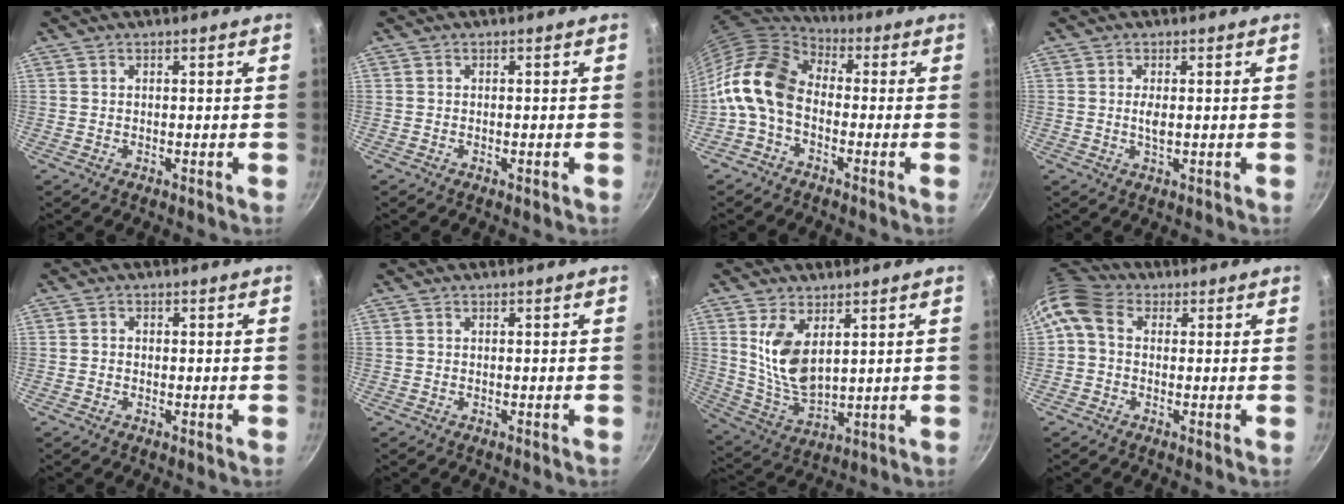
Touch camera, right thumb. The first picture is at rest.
{"total": 0.8, "force": [-0.3, 0.3, 0.7], "torque": [-0.011, 0.002, -0.006]}
{"total": 12.9, "force": [-2.4, 8.9, 9.0], "torque": [-0.158, 0.043, -0.071]}
{"total": 2.2, "force": [0.1, 0.8, 2.0], "torque": [-0.039, -0.003, 0.002]}
{"total": 1.0, "force": [-0.2, 0.9, 0.4], "torque": [-0.008, 0.004, -0.006]}
{"total": 0.0}
{"total": 10.7, "force": [3.5, 5.6, 8.5], "torque": [-0.156, -0.035, 0.081]}
{"total": 7.9, "force": [1.1, 6.1, 4.9], "torque": [-0.097, 0.020, 0.002]}